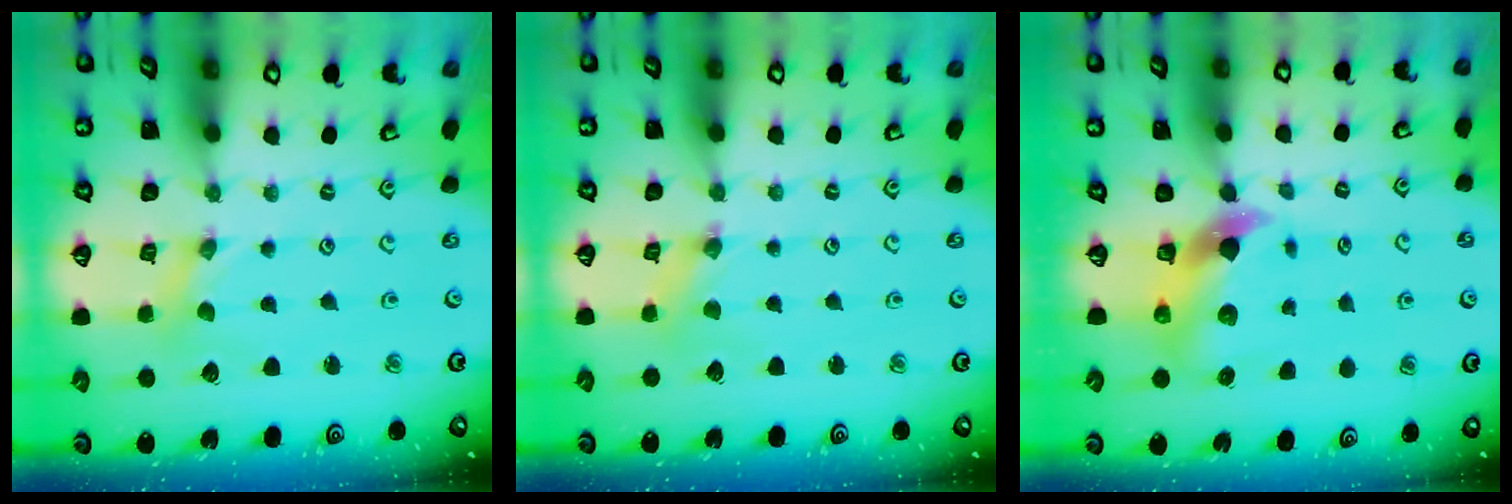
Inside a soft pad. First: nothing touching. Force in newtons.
{"total": 0.7, "press": 0.6, "slide": 0.3}
{"total": 6.6, "press": 6.5, "slide": 1.2}